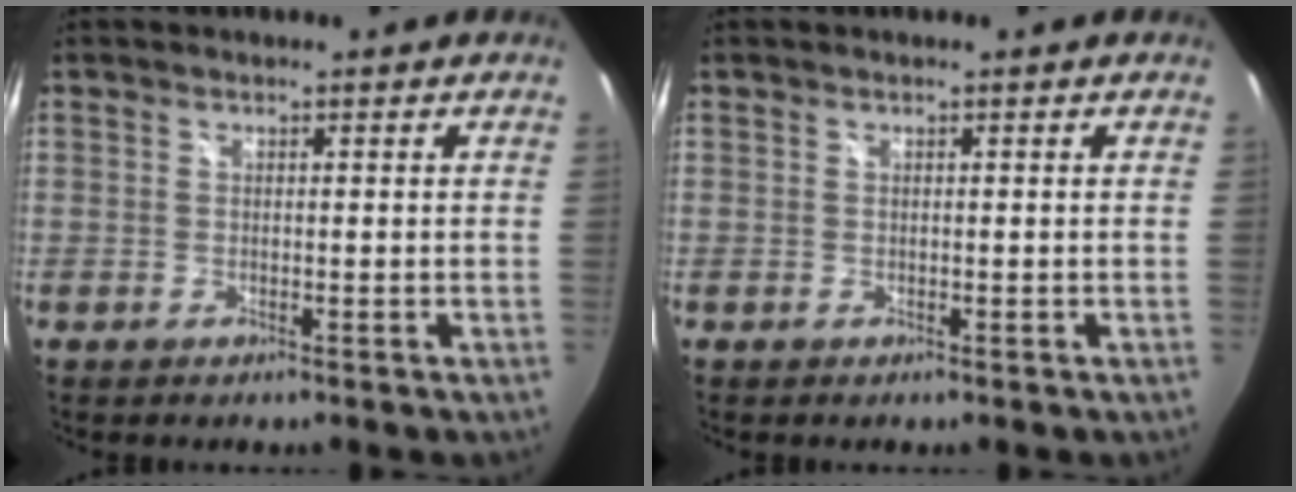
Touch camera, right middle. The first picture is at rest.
{"total": 0.0}